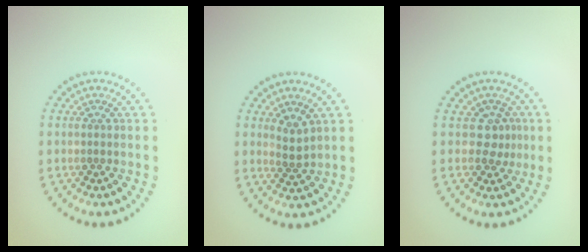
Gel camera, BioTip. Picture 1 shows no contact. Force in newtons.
{"total": 1.6, "press": 1.2, "slide": 1.1}
{"total": 1.8, "press": 1.3, "slide": 1.2}